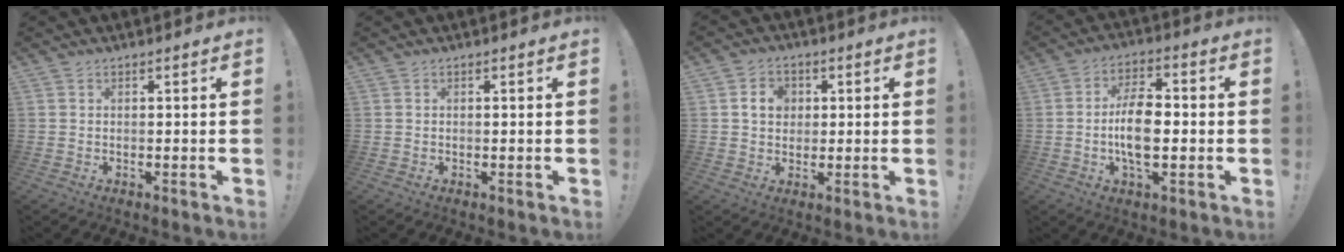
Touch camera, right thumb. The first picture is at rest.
{"total": 0.0}
{"total": 6.4, "force": [1.3, 5.4, 3.3], "torque": [-0.047, 0.008, 0.022]}
{"total": 11.6, "force": [-1.8, 6.1, 9.7], "torque": [-0.178, 0.005, -0.034]}